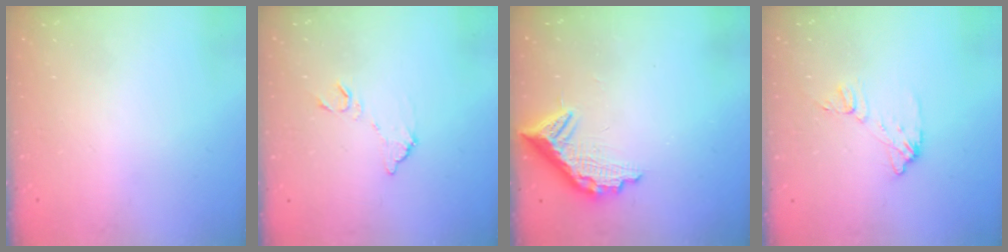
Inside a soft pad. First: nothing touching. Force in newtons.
{"total": 7.6, "press": 7.6, "slide": 0.3}
{"total": 10.9, "press": 10.9, "slide": 1.1}
{"total": 8.1, "press": 8.1, "slide": 0.1}